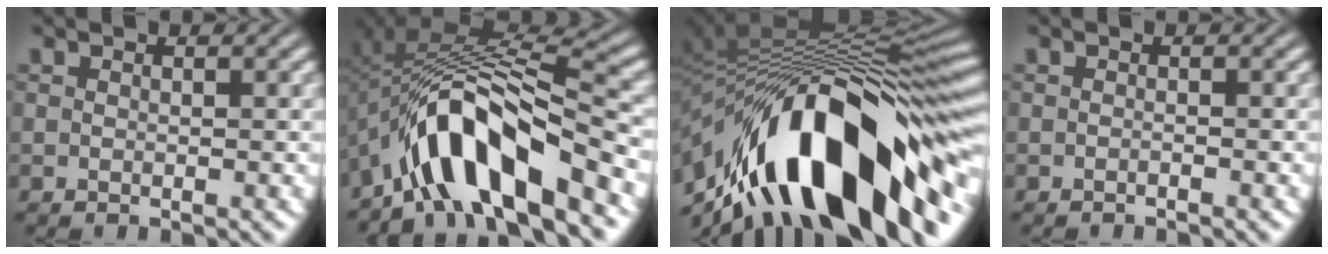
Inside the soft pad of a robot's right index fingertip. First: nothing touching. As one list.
[{"total": 11.6, "force": [-3.3, 6.0, 9.4], "torque": [-0.170, -0.009, -0.046]}, {"total": 20.9, "force": [-4.0, 10.6, 17.6], "torque": [-0.270, 0.001, -0.055]}, {"total": 0.8, "force": [-0.7, -0.3, -0.1], "torque": [0.002, -0.001, -0.012]}]